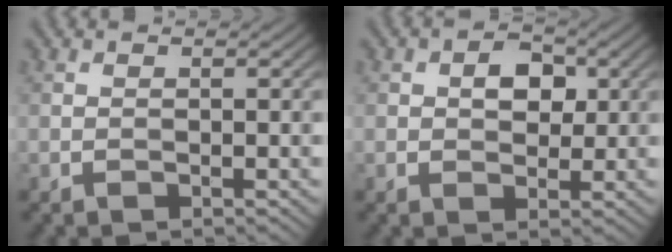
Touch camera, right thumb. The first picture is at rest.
{"total": 3.9, "force": [0.8, 2.8, 2.6], "torque": [-0.044, 0.002, 0.007]}